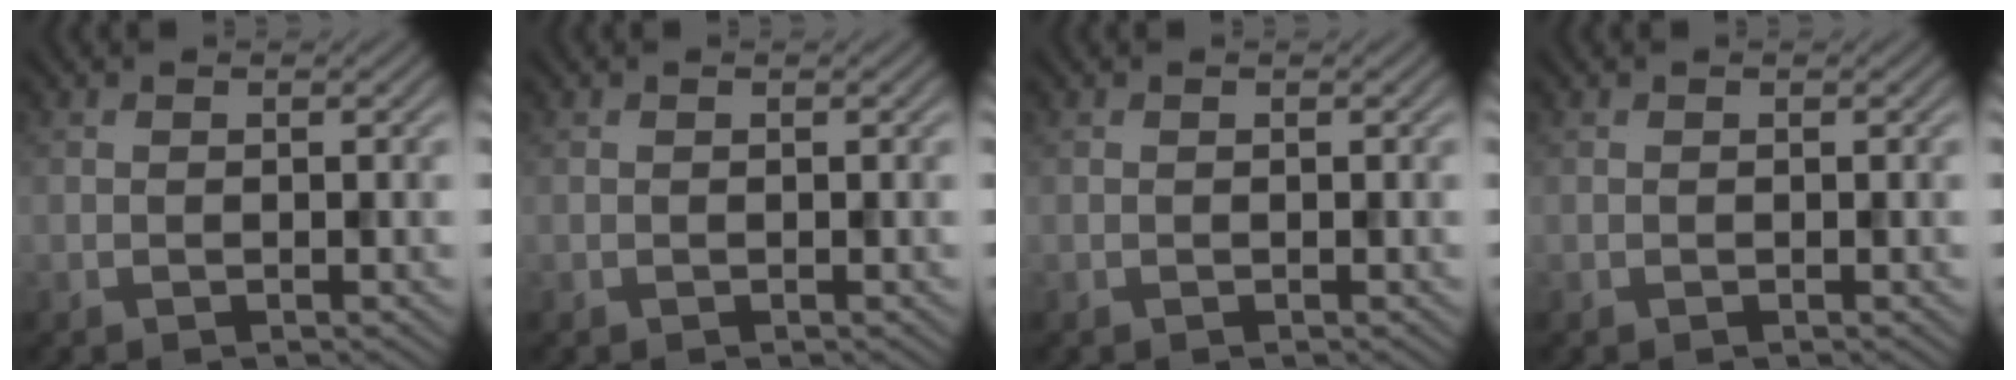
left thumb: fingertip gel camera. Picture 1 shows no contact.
{"total": 0.0}
{"total": 0.0}
{"total": 0.0}